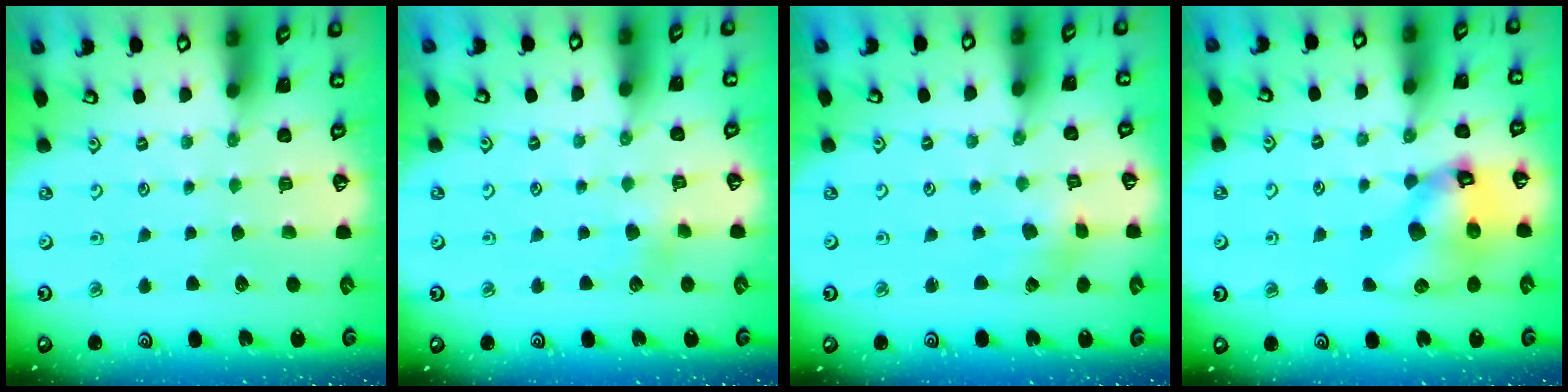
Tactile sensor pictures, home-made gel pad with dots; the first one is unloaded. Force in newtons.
{"total": 3.1, "press": 3.1, "slide": 0.5}
{"total": 2.7, "press": 2.6, "slide": 0.3}
{"total": 14.2, "press": 14.0, "slide": 2.0}